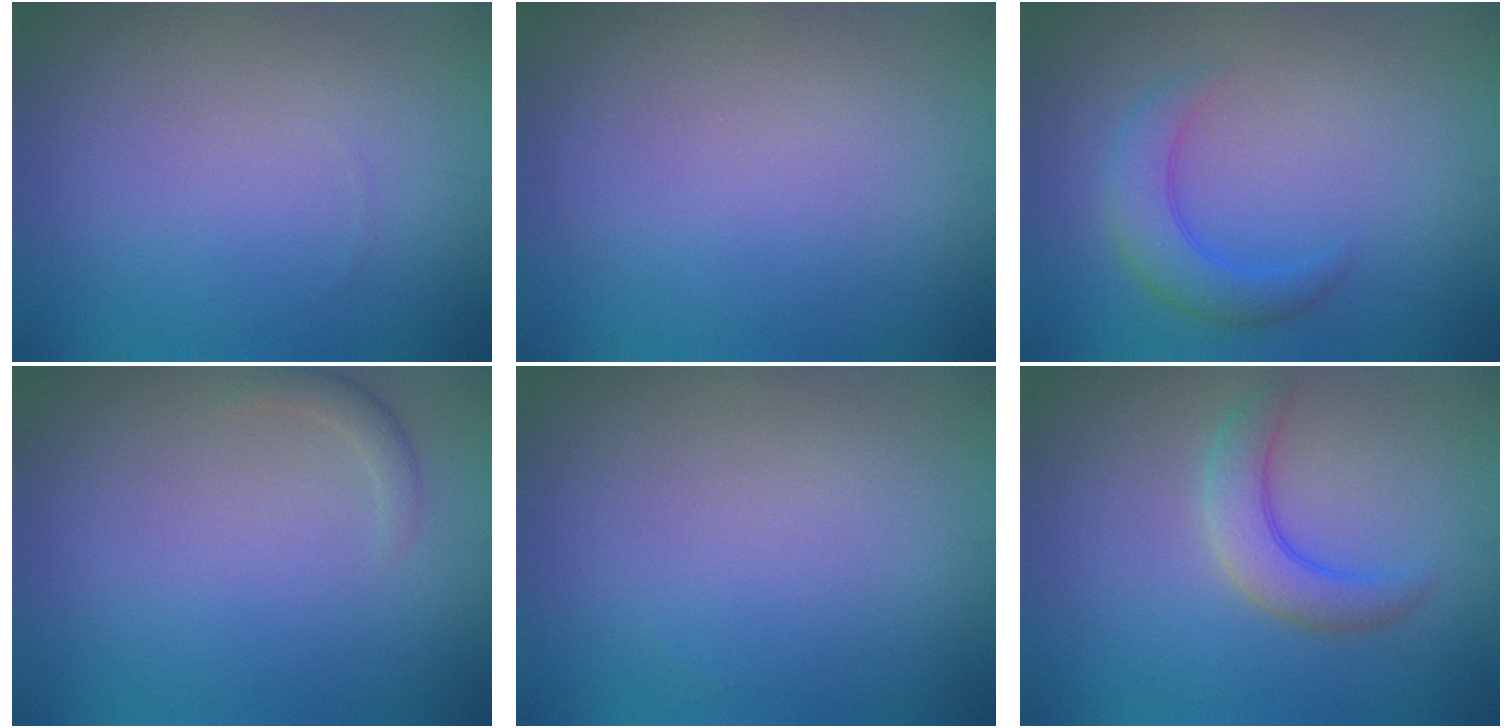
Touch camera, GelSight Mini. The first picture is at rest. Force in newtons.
{"total": 0.0}
{"total": 3.4, "press": 3.4, "slide": 0.2}
{"total": 1.0, "press": 1.0, "slide": 0.0}
{"total": 0.0}
{"total": 3.5, "press": 3.5, "slide": 0.3}